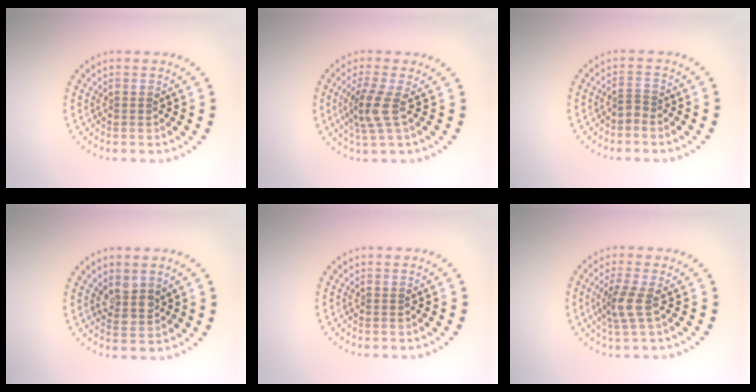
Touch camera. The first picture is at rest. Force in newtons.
{"total": 2.9, "press": 2.1, "slide": 1.9}
{"total": 0.8, "press": 0.5, "slide": 0.7}
{"total": 2.3, "press": 2.1, "slide": 1.1}
{"total": 0.0}
{"total": 2.5, "press": 1.9, "slide": 1.6}